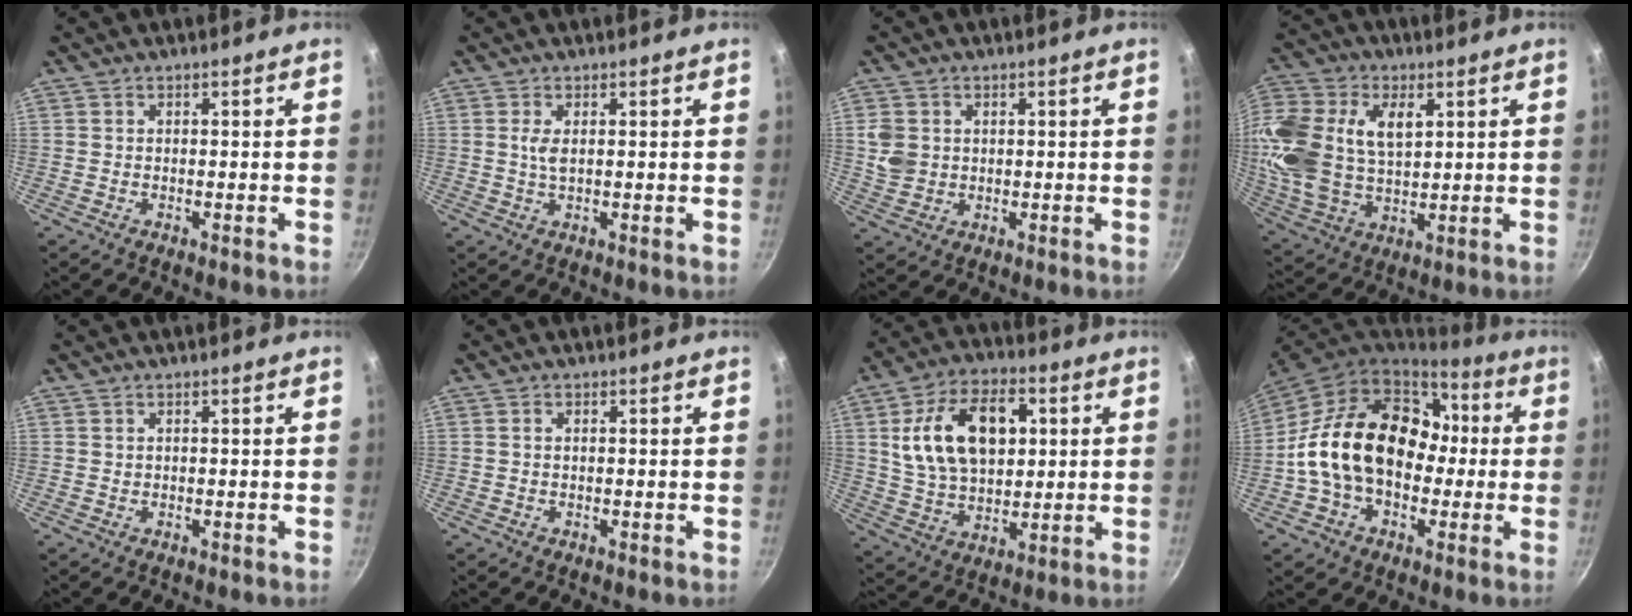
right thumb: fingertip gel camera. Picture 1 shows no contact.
{"total": 2.3, "force": [0.6, 0.8, 2.1], "torque": [-0.042, -0.005, 0.011]}
{"total": 5.6, "force": [0.9, 4.7, 2.8], "torque": [-0.039, -0.002, 0.024]}
{"total": 22.7, "force": [5.8, 15.0, 16.0], "torque": [-0.358, 0.008, 0.109]}
{"total": 0.0}
{"total": 0.5, "force": [0.1, 0.3, 0.4], "torque": [-0.008, 0.002, 0.001]}
{"total": 18.7, "force": [4.2, 11.8, 13.8], "torque": [-0.210, 0.001, 0.075]}
{"total": 22.0, "force": [0.2, 15.9, 15.1], "torque": [-0.235, 0.051, 0.002]}